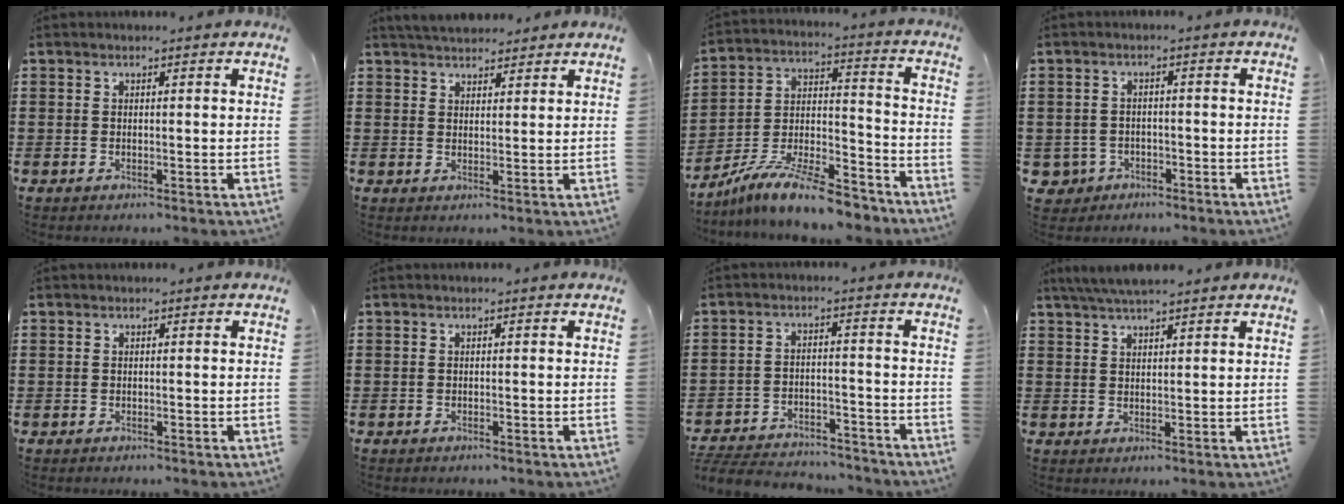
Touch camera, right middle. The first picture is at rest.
{"total": 3.6, "force": [3.4, 0.8, 0.4], "torque": [-0.019, -0.003, 0.067]}
{"total": 10.9, "force": [-9.6, 1.5, 5.0], "torque": [-0.094, 0.018, -0.188]}
{"total": 2.6, "force": [-1.9, 1.8, 0.3], "torque": [-0.021, -0.003, -0.044]}
{"total": 0.7, "force": [-0.5, 0.4, -0.2], "torque": [0.003, 0.003, -0.013]}
{"total": 0.6, "force": [-0.6, 0.2, 0.0], "torque": [-0.001, -0.002, -0.011]}
{"total": 5.6, "force": [-5.5, 1.0, 0.6], "torque": [-0.020, 0.005, -0.114]}
{"total": 4.0, "force": [3.5, 0.5, 1.9], "torque": [-0.048, 0.000, 0.066]}